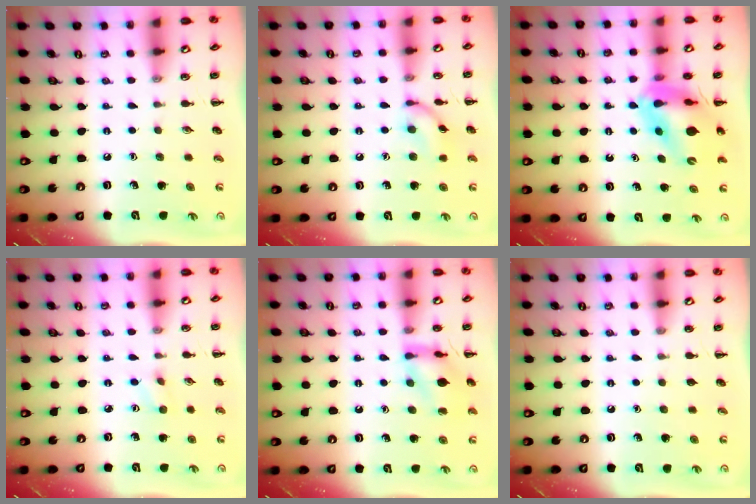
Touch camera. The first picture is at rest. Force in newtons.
{"total": 9.2, "press": 9.2, "slide": 0.3}
{"total": 13.4, "press": 12.8, "slide": 4.0}
{"total": 2.8, "press": 2.7, "slide": 0.9}
{"total": 11.5, "press": 11.5, "slide": 0.4}
{"total": 0.0}